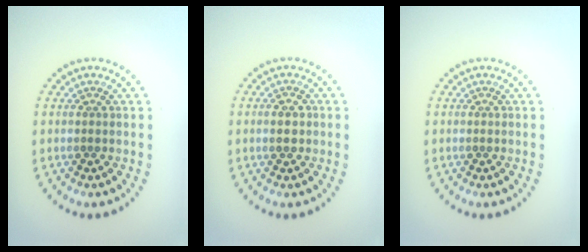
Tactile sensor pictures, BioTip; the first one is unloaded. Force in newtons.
{"total": 1.4, "press": 1.4, "slide": 0.1}
{"total": 0.0}